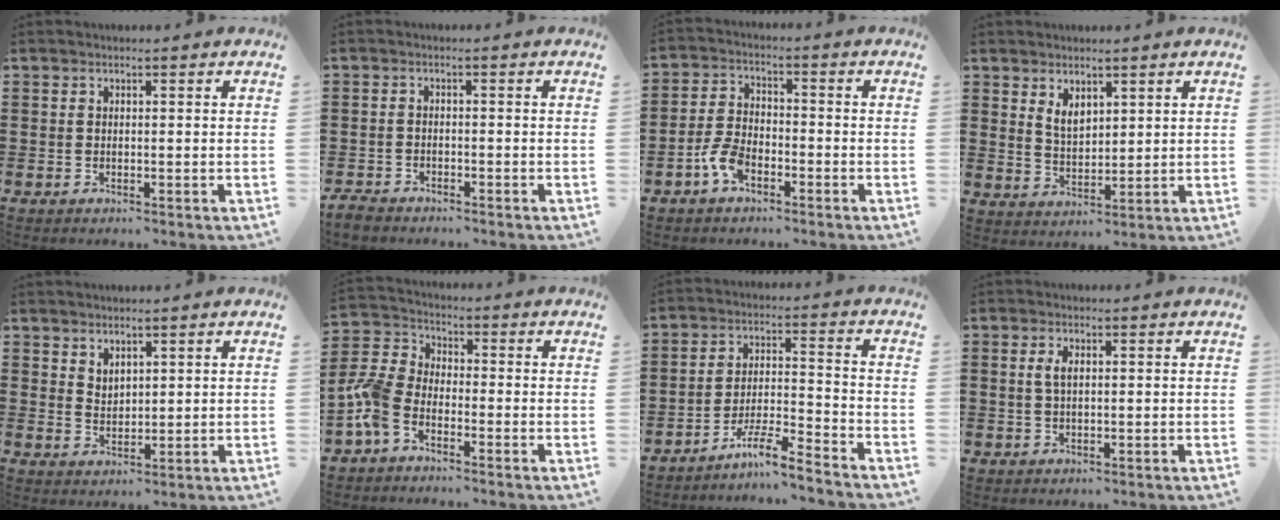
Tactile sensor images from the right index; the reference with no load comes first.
{"total": 2.2, "force": [-2.1, 0.4, 0.2], "torque": [-0.008, 0.004, -0.045]}
{"total": 5.2, "force": [-2.9, 2.5, 3.5], "torque": [-0.093, -0.002, -0.062]}
{"total": 3.5, "force": [2.3, 2.0, 1.7], "torque": [-0.040, 0.007, 0.043]}
{"total": 2.4, "force": [2.3, 0.8, 0.0], "torque": [-0.004, 0.001, 0.045]}
{"total": 5.9, "force": [-4.1, 3.1, 3.0], "torque": [-0.098, -0.008, -0.091]}
{"total": 6.6, "force": [-5.8, -0.2, 3.2], "torque": [-0.067, -0.007, -0.114]}
{"total": 2.2, "force": [0.5, 0.9, 1.9], "torque": [-0.040, 0.005, 0.007]}